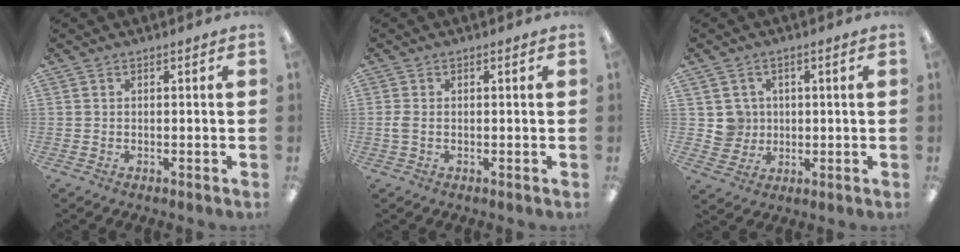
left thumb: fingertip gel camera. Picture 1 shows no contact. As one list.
[{"total": 2.2, "force": [-0.1, 1.0, 1.9], "torque": [-0.035, 0.006, -0.003]}, {"total": 5.2, "force": [1.2, 5.0, 0.1], "torque": [0.002, 0.001, 0.021]}]